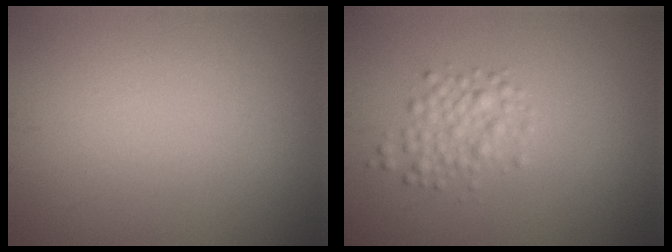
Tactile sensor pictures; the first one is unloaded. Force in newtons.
{"total": 2.3, "press": 2.3, "slide": 0.1}